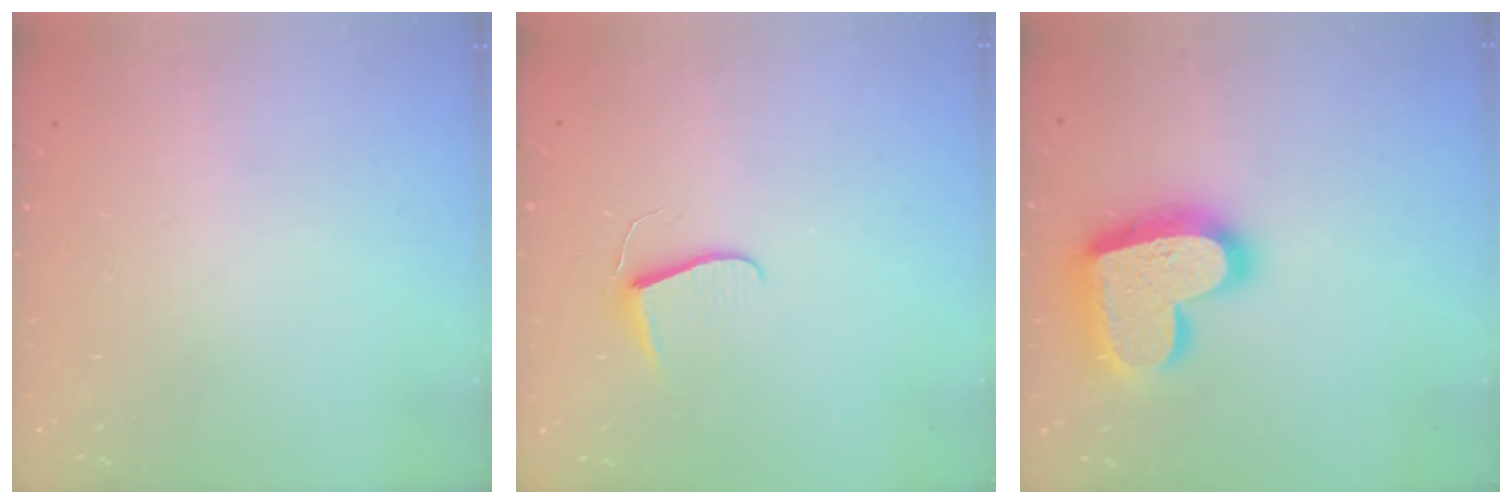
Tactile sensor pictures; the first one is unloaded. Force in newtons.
{"total": 6.2, "press": 6.1, "slide": 0.6}
{"total": 21.7, "press": 21.6, "slide": 1.5}